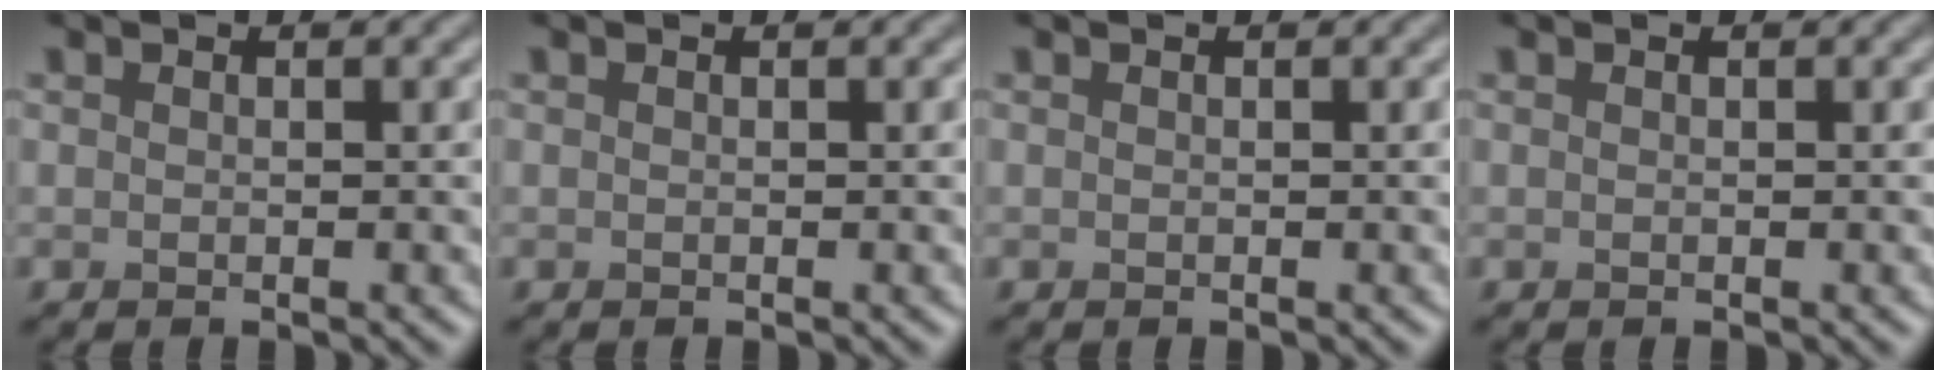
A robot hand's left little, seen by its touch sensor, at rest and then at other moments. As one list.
[{"total": 0.0}, {"total": 0.0}, {"total": 0.0}]